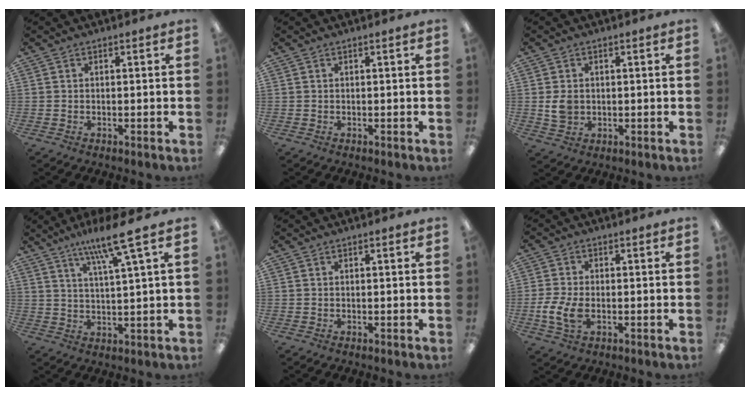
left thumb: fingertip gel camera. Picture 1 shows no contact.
{"total": 0.0}
{"total": 4.1, "force": [0.2, 3.4, 2.2], "torque": [-0.042, 0.000, 0.002]}
{"total": 10.2, "force": [6.6, 0.7, 7.8], "torque": [-0.141, -0.029, 0.107]}
{"total": 0.0}
{"total": 7.2, "force": [-1.9, 4.3, 5.5], "torque": [-0.127, -0.002, -0.034]}